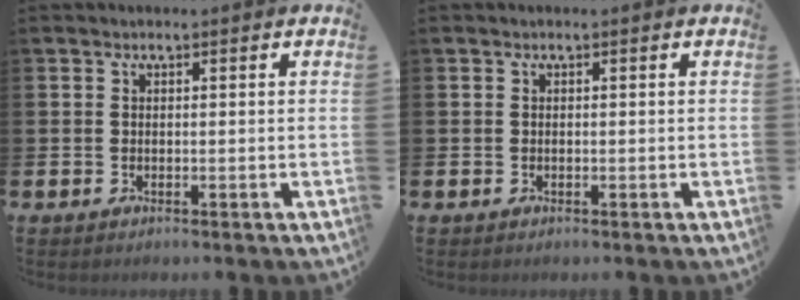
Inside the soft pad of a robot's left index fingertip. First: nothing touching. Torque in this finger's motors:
{"motor_torque": [-0.08, -0.17, 0.00, -0.01]}